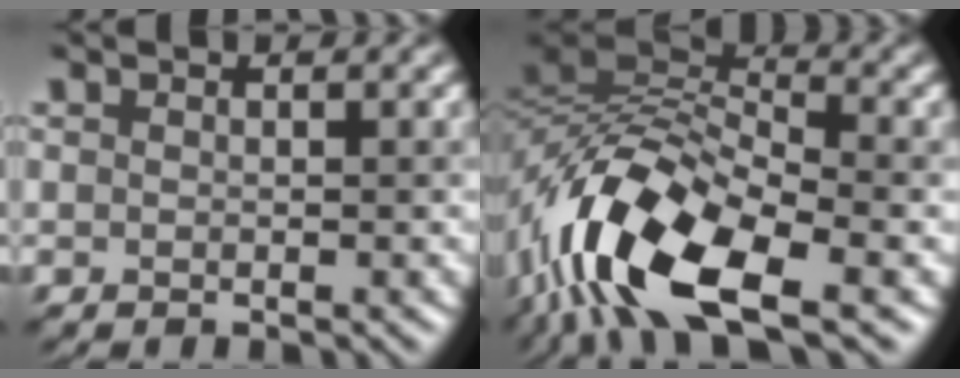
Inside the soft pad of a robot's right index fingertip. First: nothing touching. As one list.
[{"total": 13.2, "force": [-6.1, 5.4, 10.4], "torque": [-0.198, 0.005, -0.124]}]